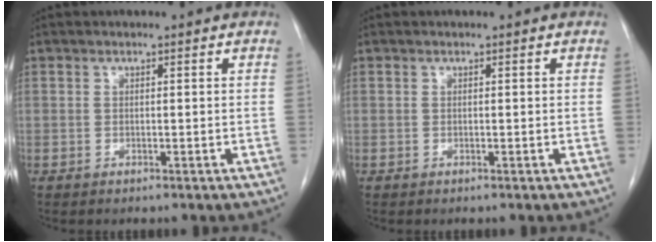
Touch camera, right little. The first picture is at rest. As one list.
[{"total": 0.0}]